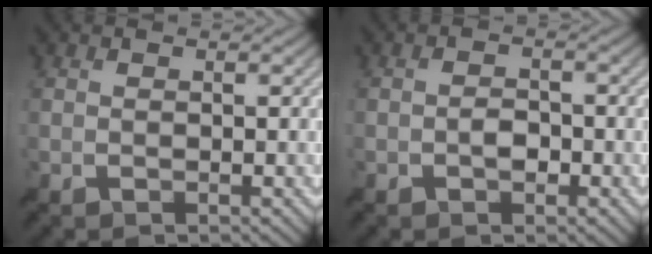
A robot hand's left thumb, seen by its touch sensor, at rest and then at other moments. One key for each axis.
{"total": 2.0, "fx": -0.8, "fy": 1.3, "fz": 1.3, "tx": -0.024, "ty": 0.002, "tz": -0.018}